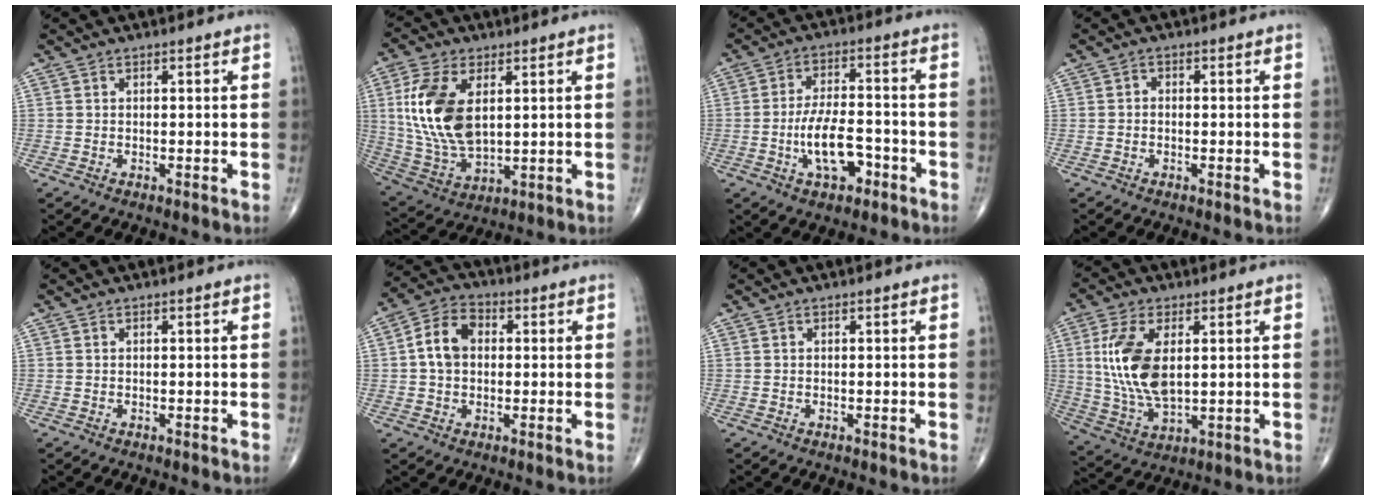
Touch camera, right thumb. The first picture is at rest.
{"total": 15.4, "force": [3.4, 8.5, 12.4], "torque": [-0.251, -0.013, 0.076]}
{"total": 9.3, "force": [-3.6, 4.3, 7.5], "torque": [-0.128, 0.025, -0.061]}
{"total": 1.0, "force": [-0.2, 0.8, 0.5], "torque": [-0.001, 0.003, -0.008]}
{"total": 0.0}
{"total": 8.2, "force": [0.7, 6.0, 5.6], "torque": [-0.094, 0.023, 0.004]}
{"total": 0.0}
{"total": 13.1, "force": [2.4, 6.7, 11.0], "torque": [-0.226, -0.012, 0.056]}